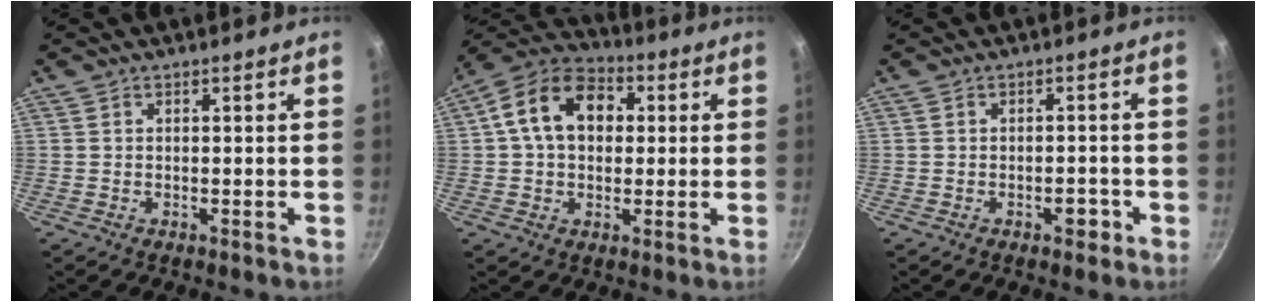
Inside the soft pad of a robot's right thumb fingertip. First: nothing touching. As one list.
[{"total": 13.4, "force": [2.3, 9.8, 8.9], "torque": [-0.117, 0.024, 0.019]}, {"total": 2.6, "force": [-1.3, 1.5, 1.7], "torque": [-0.011, 0.016, -0.016]}]